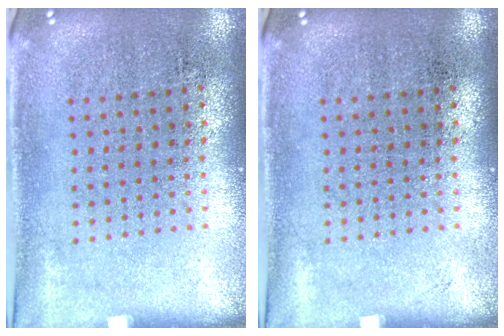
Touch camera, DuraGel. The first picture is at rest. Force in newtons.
{"total": 0.0}